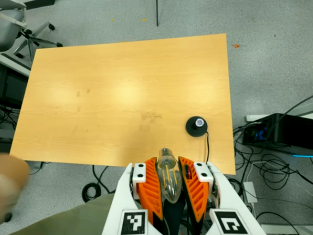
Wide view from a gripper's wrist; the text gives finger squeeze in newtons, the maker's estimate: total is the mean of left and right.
{"total": 21.2, "left": 23.0, "right": 19.3}